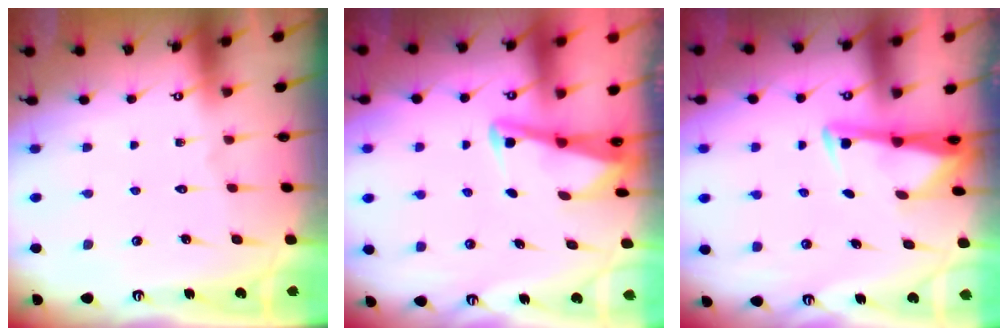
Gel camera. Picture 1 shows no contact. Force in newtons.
{"total": 2.9, "press": 2.8, "slide": 0.4}
{"total": 2.9, "press": 2.8, "slide": 0.4}